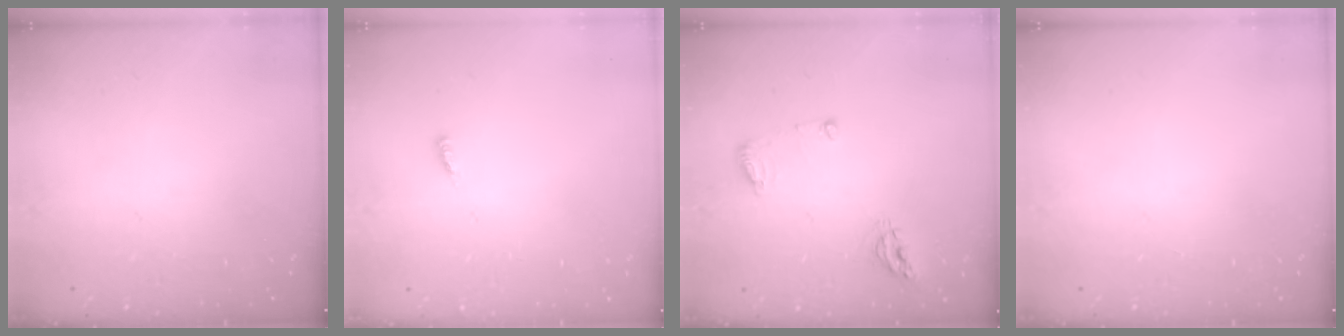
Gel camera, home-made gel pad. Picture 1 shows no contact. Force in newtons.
{"total": 2.6, "press": 2.6, "slide": 0.3}
{"total": 6.9, "press": 6.8, "slide": 0.9}
{"total": 0.0}